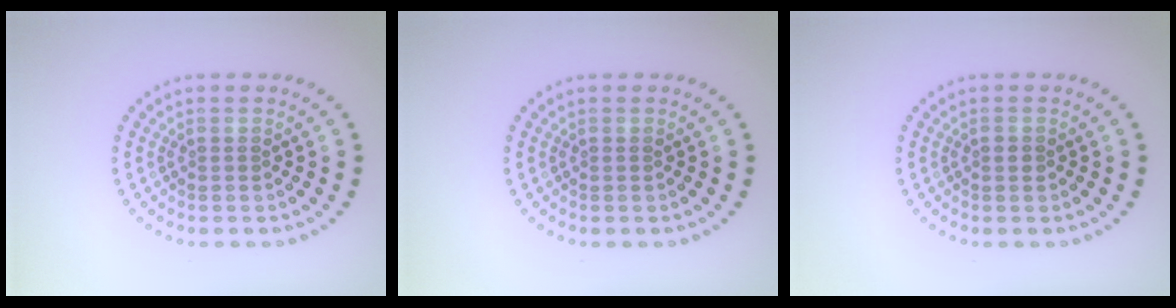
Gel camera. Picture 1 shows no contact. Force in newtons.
{"total": 0.0}
{"total": 0.9, "press": 0.9, "slide": 0.0}